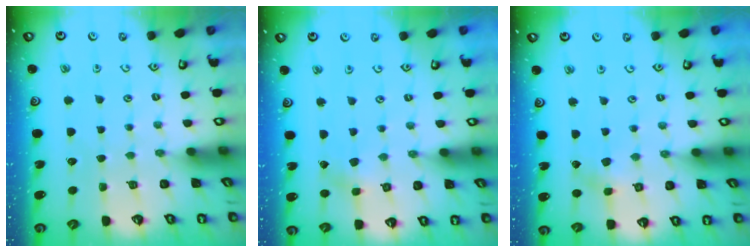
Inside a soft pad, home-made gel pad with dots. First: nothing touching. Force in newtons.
{"total": 2.2, "press": 2.2, "slide": 0.2}
{"total": 2.3, "press": 2.2, "slide": 0.3}